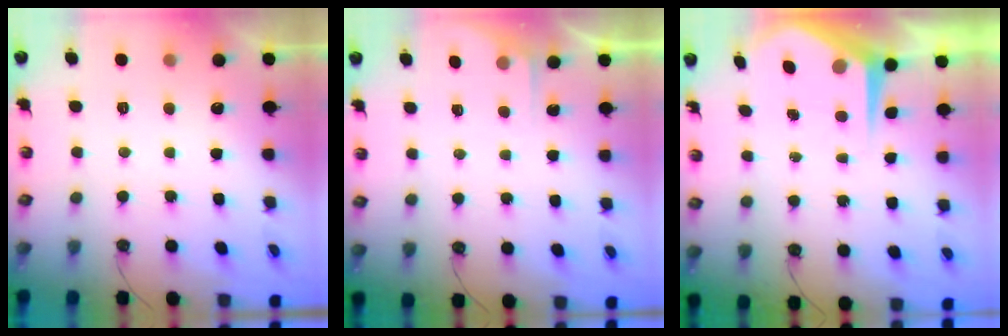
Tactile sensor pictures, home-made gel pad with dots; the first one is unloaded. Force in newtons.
{"total": 3.7, "press": 3.7, "slide": 0.4}
{"total": 6.9, "press": 6.9, "slide": 0.6}